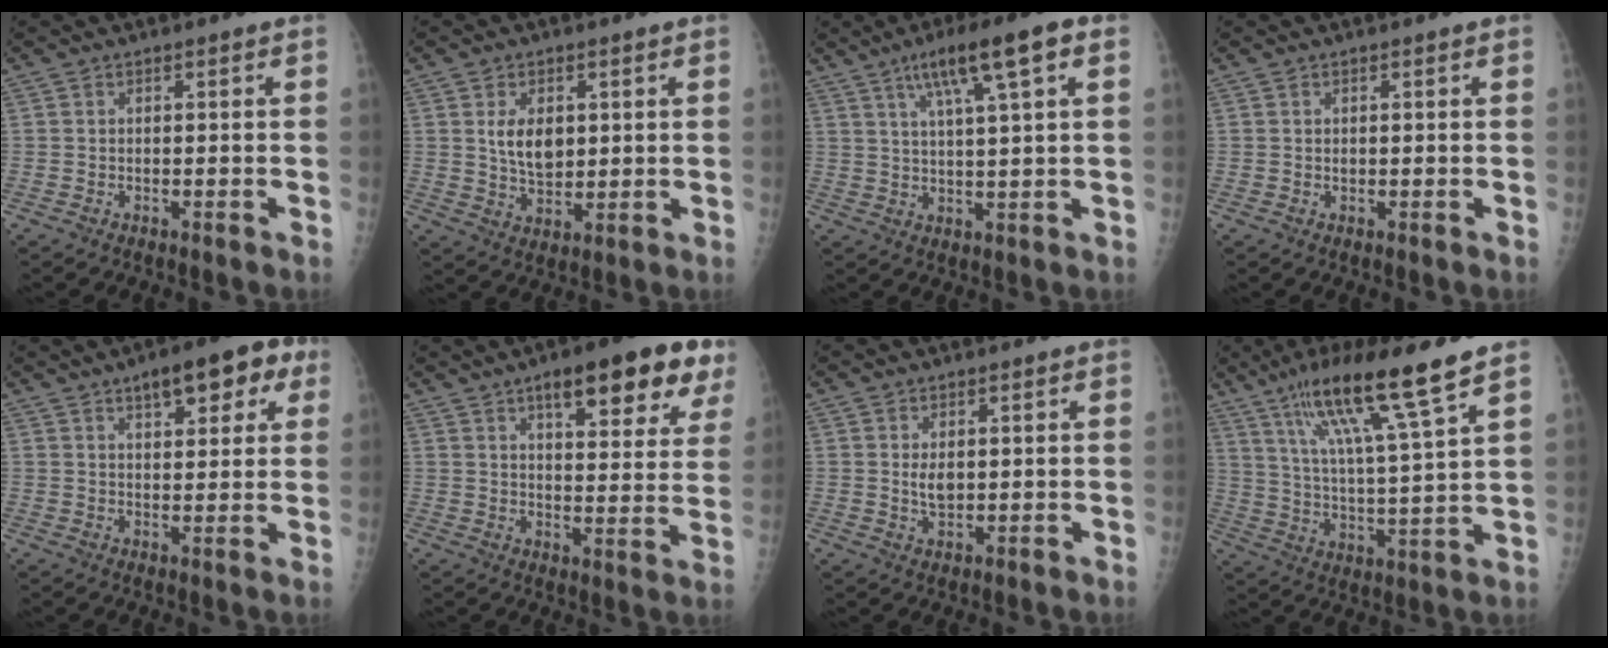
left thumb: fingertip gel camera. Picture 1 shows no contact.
{"total": 7.0, "force": [1.7, 4.5, 5.1], "torque": [-0.065, -0.014, 0.038]}
{"total": 11.2, "force": [5.3, 1.3, 9.7], "torque": [-0.165, 0.000, 0.087]}
{"total": 0.5, "force": [0.1, 0.4, 0.3], "torque": [-0.004, 0.000, 0.003]}
{"total": 10.6, "force": [5.4, 4.5, 7.9], "torque": [-0.070, -0.003, 0.068]}
{"total": 18.0, "force": [10.2, 5.6, 13.8], "torque": [-0.151, -0.031, 0.138]}
{"total": 3.2, "force": [0.6, 2.0, 2.5], "torque": [-0.036, -0.008, 0.015]}
{"total": 16.9, "force": [11.2, 0.7, 12.7], "torque": [-0.219, -0.046, 0.195]}